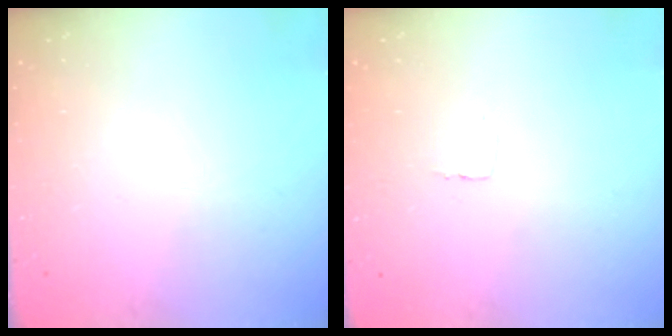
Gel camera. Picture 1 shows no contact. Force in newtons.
{"total": 2.3, "press": 2.3, "slide": 0.1}